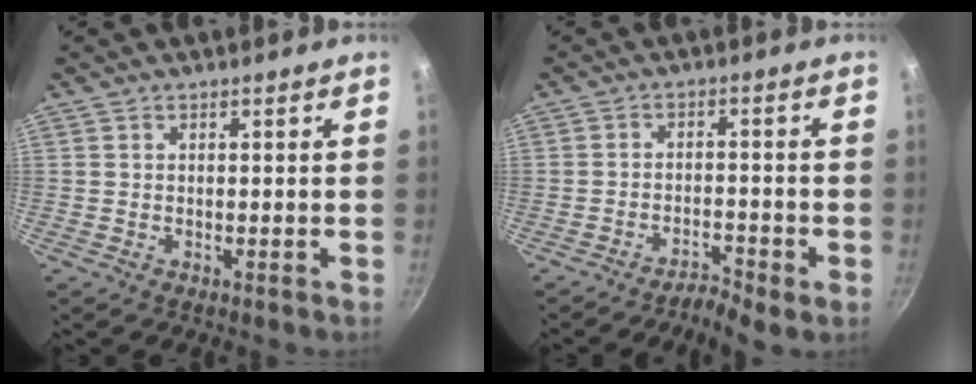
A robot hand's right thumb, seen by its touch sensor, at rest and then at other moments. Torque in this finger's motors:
{"motor_torque": [-0.09, 0.04, -0.01, -0.09, 0.07]}